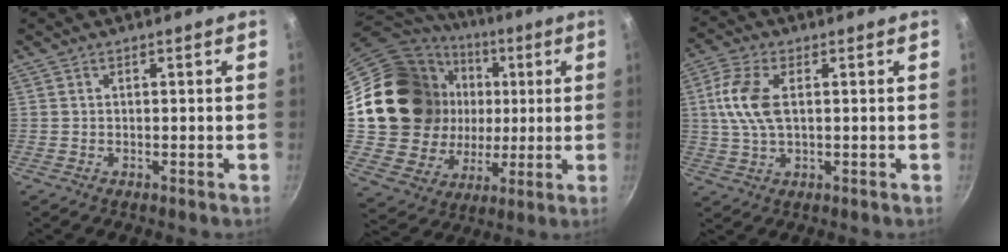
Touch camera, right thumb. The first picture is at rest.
{"total": 25.4, "force": [3.6, 21.4, 13.3], "torque": [-0.231, 0.017, 0.080]}
{"total": 8.7, "force": [1.4, 4.4, 7.4], "torque": [-0.156, 0.009, 0.022]}